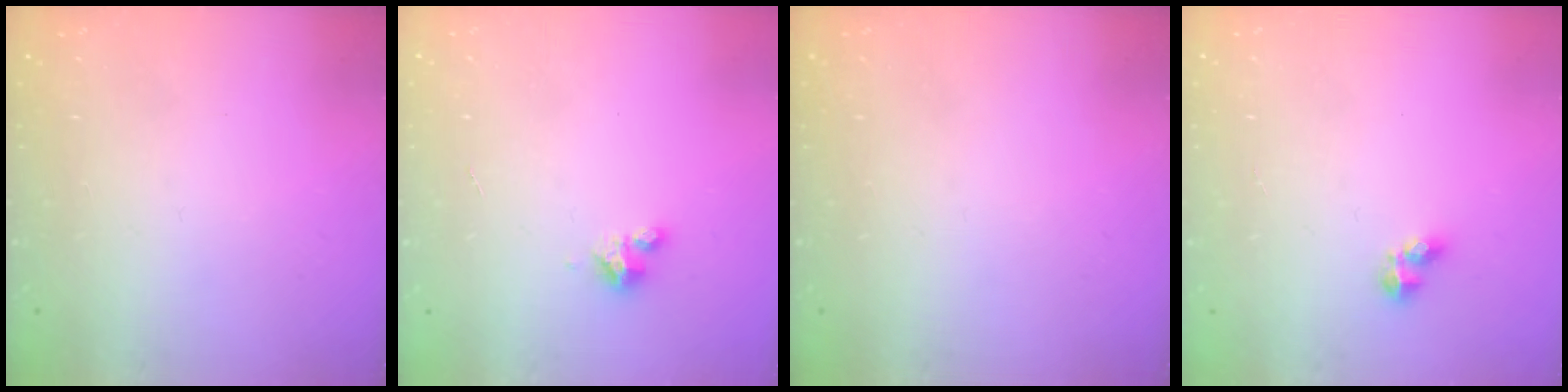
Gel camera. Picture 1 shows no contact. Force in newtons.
{"total": 2.0, "press": 2.0, "slide": 0.3}
{"total": 0.0}
{"total": 3.1, "press": 3.0, "slide": 0.7}